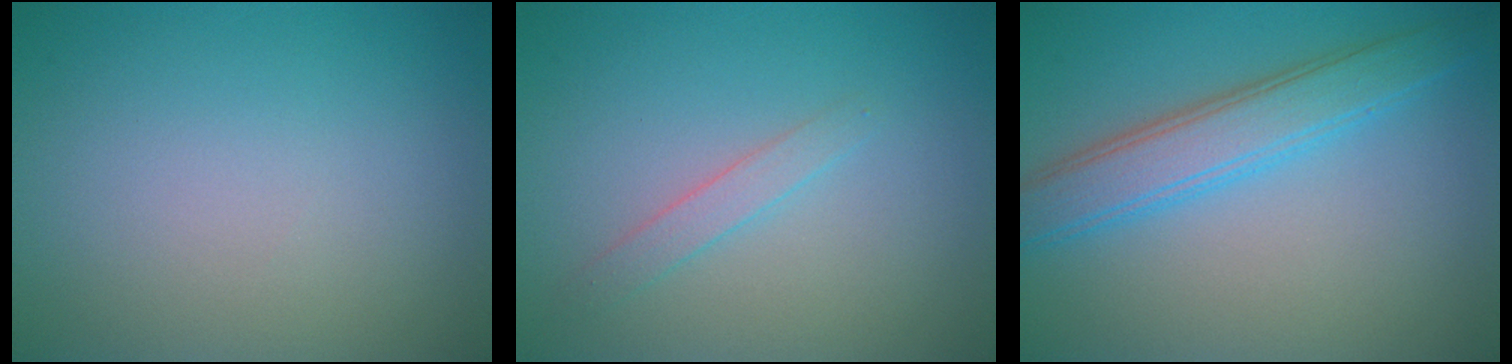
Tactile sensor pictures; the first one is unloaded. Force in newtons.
{"total": 1.4, "press": 1.4, "slide": 0.1}
{"total": 4.4, "press": 4.4, "slide": 0.1}